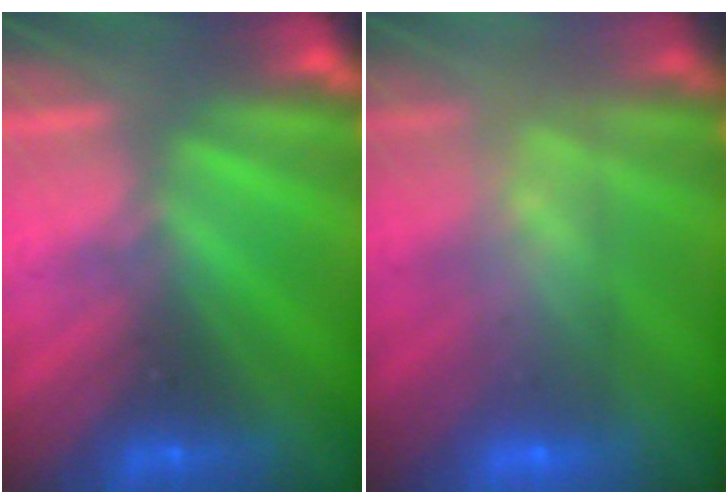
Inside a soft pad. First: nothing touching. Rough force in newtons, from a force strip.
{"total": 6.2}